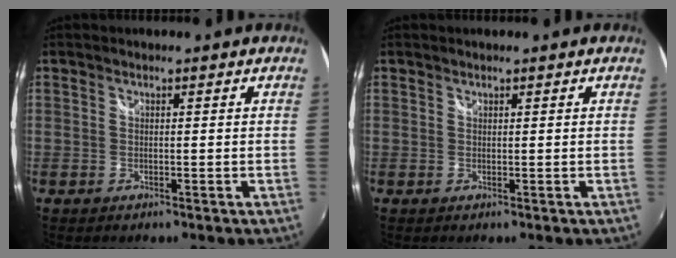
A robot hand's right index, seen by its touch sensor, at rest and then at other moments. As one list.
[{"total": 0.0}]